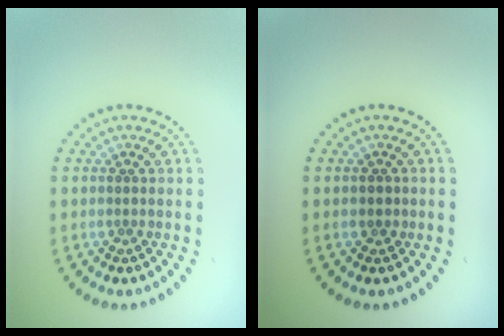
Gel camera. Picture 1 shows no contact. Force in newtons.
{"total": 1.1, "press": 1.0, "slide": 0.5}